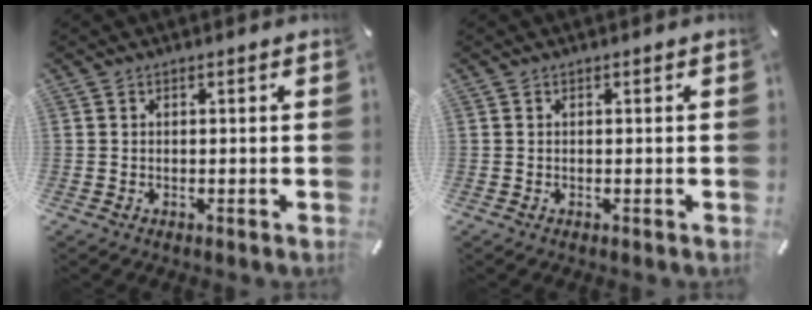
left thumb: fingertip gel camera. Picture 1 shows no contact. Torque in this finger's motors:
{"motor_torque": [-0.21, -0.21, 0.00, 0.00, 0.00]}